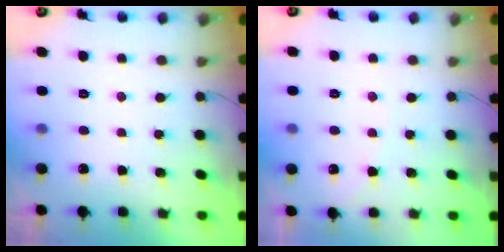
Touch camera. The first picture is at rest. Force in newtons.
{"total": 4.2, "press": 4.2, "slide": 0.6}